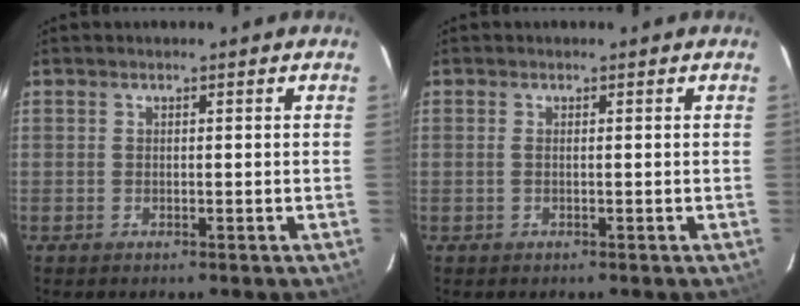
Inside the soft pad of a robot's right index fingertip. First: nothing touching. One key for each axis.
{"total": 0.5, "fx": 0.0, "fy": -0.1, "fz": 0.5, "tx": -0.012, "ty": 0.001, "tz": -0.002}